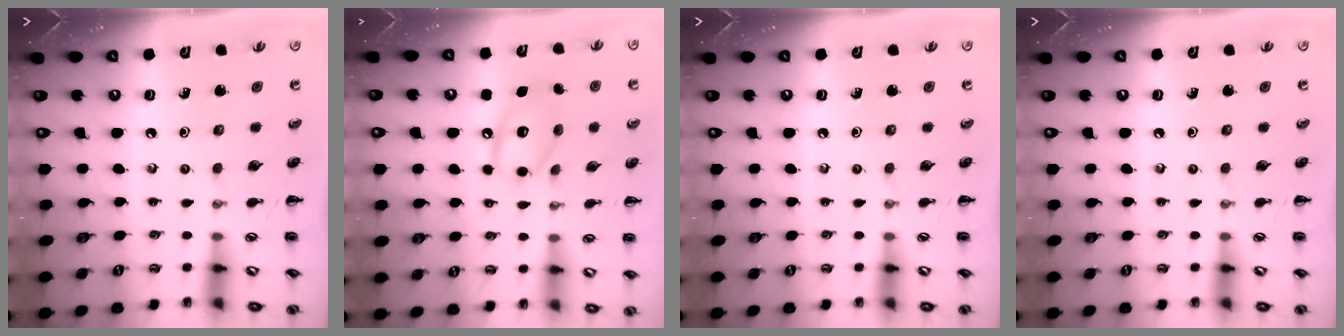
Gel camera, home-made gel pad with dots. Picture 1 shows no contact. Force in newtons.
{"total": 12.0, "press": 11.9, "slide": 1.4}
{"total": 0.0}
{"total": 0.0}